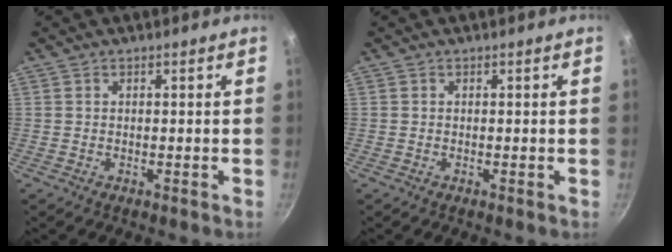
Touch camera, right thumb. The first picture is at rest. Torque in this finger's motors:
{"motor_torque": [-0.87, 1.23, -0.15, -0.02, -0.01]}